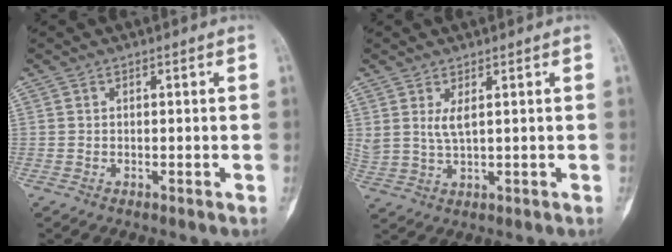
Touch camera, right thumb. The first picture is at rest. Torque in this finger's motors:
{"motor_torque": [0.00, 0.01, 0.25, 0.26, 0.07]}